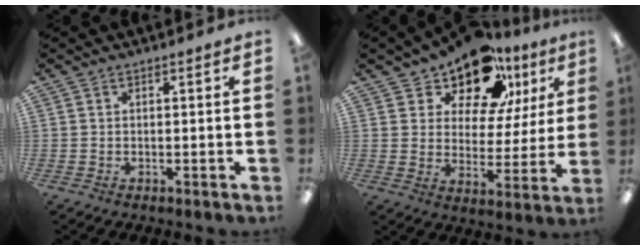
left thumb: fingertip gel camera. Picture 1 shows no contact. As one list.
[{"total": 15.0, "force": [11.7, 7.1, 6.1], "torque": [-0.112, -0.074, 0.209]}]